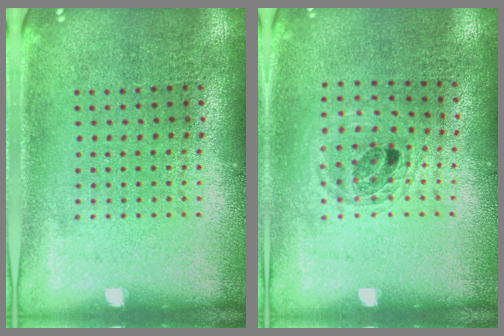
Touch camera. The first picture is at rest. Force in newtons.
{"total": 1.0, "press": 0.9, "slide": 0.2}